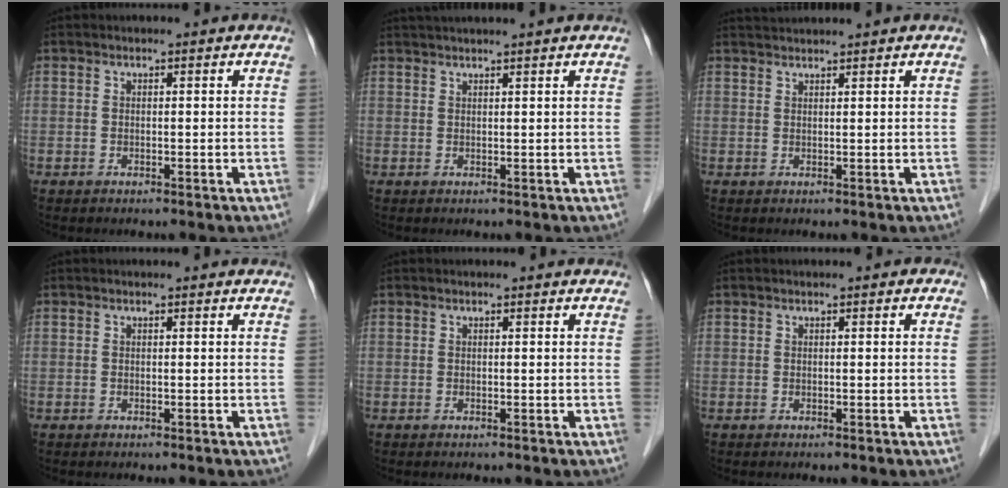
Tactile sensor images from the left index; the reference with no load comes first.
{"total": 6.4, "force": [5.7, -1.0, 2.8], "torque": [-0.036, 0.032, 0.077]}
{"total": 2.8, "force": [2.7, -0.7, 0.5], "torque": [-0.007, 0.021, 0.056]}
{"total": 1.6, "force": [1.6, 0.1, 0.3], "torque": [-0.012, 0.006, 0.012]}
{"total": 1.7, "force": [1.6, 0.3, 0.4], "torque": [-0.012, 0.008, 0.012]}
{"total": 0.5, "force": [0.3, 0.3, 0.3], "torque": [-0.007, 0.001, 0.001]}